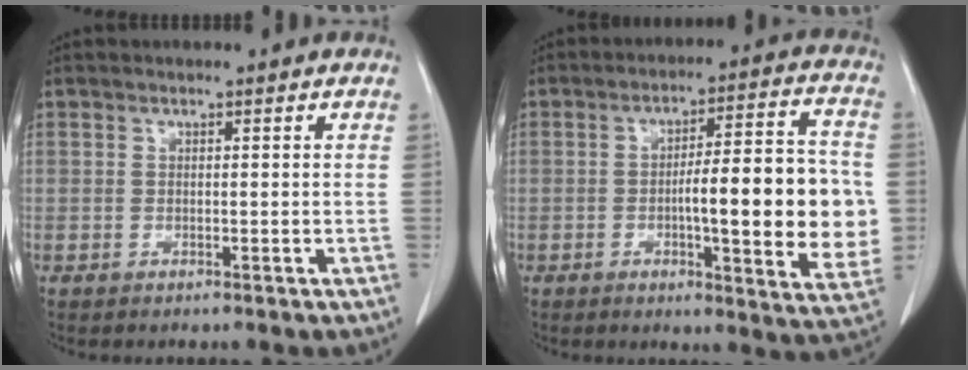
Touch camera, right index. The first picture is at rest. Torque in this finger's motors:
{"motor_torque": [2.03, -0.11, 1.05, 0.10]}